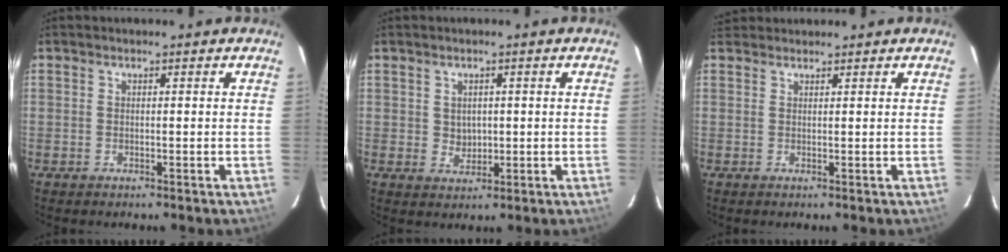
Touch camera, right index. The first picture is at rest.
{"total": 3.0, "force": [0.4, 2.7, 1.3], "torque": [-0.020, 0.003, 0.011]}
{"total": 2.7, "force": [2.4, 1.3, 0.3], "torque": [-0.004, 0.018, 0.041]}